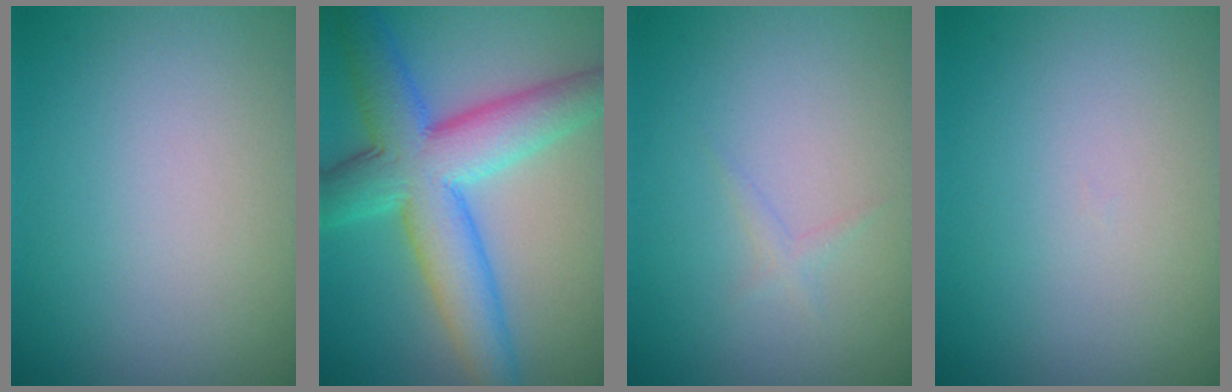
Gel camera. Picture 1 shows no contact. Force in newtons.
{"total": 9.3, "press": 9.3, "slide": 0.4}
{"total": 0.7, "press": 0.7, "slide": 0.0}
{"total": 0.0}